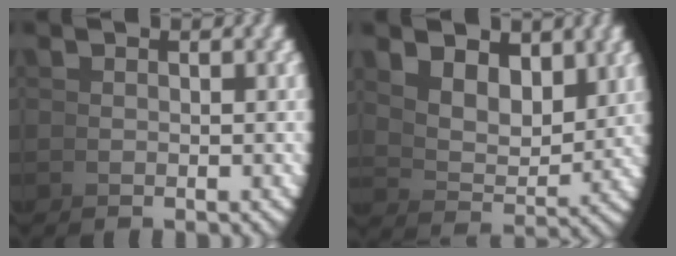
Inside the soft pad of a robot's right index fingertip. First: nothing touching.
{"total": 5.3, "force": [3.0, 2.7, 3.3], "torque": [-0.064, -0.012, 0.064]}